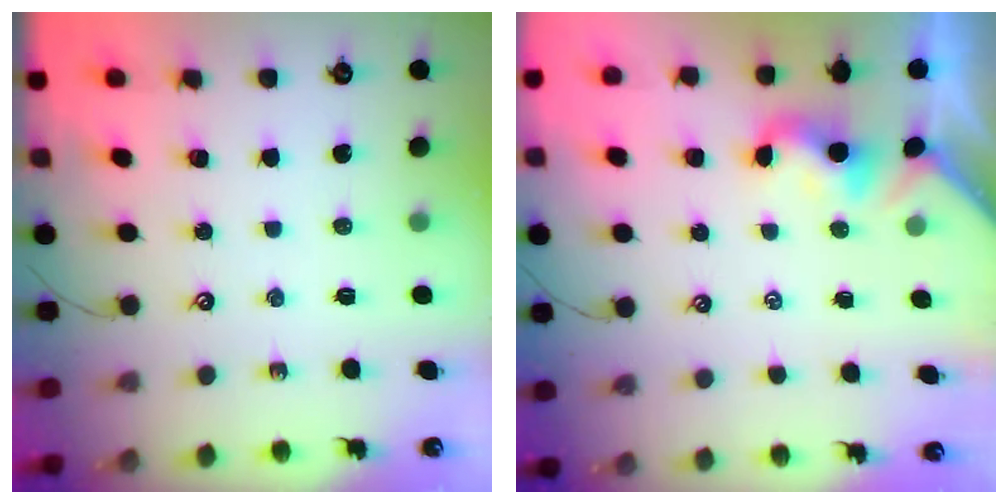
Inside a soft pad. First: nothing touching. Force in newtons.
{"total": 2.1, "press": 2.1, "slide": 0.5}